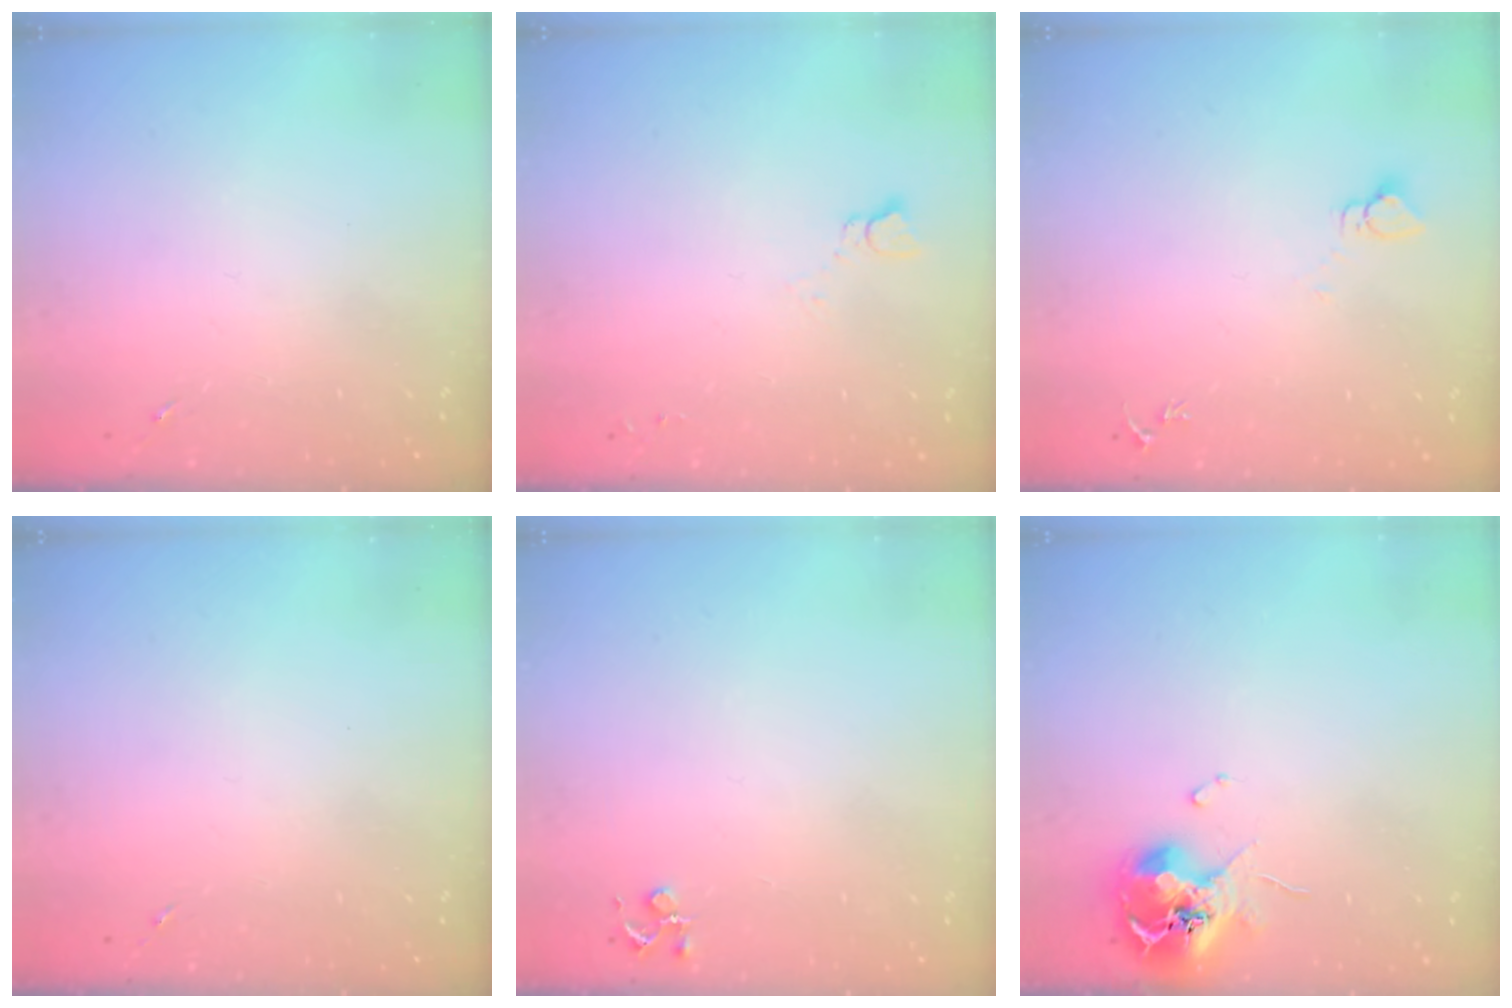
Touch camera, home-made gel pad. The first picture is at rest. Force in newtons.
{"total": 2.5, "press": 2.5, "slide": 0.2}
{"total": 2.7, "press": 2.7, "slide": 0.2}
{"total": 0.0}
{"total": 3.9, "press": 3.9, "slide": 0.5}
{"total": 12.3, "press": 12.2, "slide": 1.6}